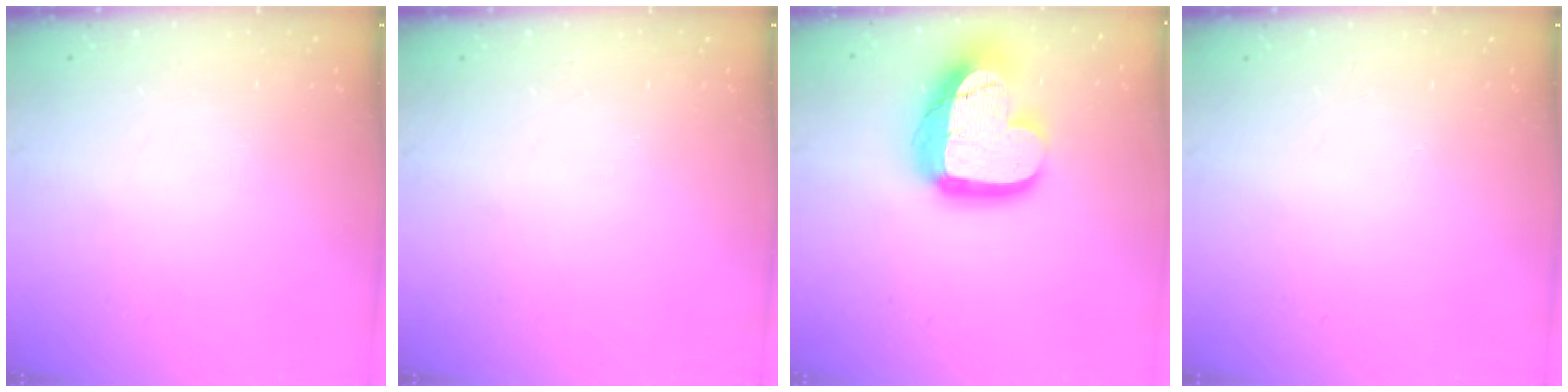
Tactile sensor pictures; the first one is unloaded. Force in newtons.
{"total": 0.0}
{"total": 19.9, "press": 19.9, "slide": 1.5}
{"total": 0.0}